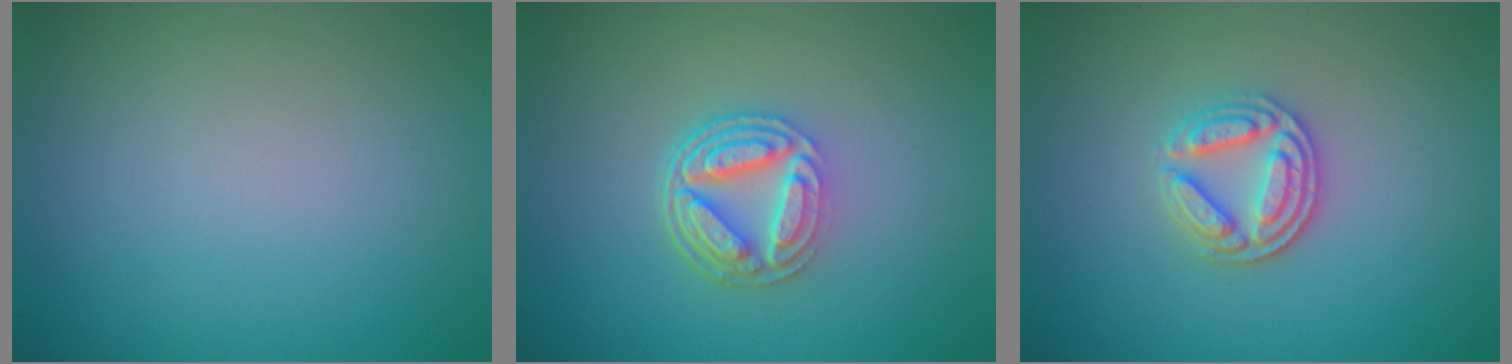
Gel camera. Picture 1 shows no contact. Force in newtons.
{"total": 5.3, "press": 3.9, "slide": 3.6}
{"total": 3.6, "press": 3.1, "slide": 1.7}